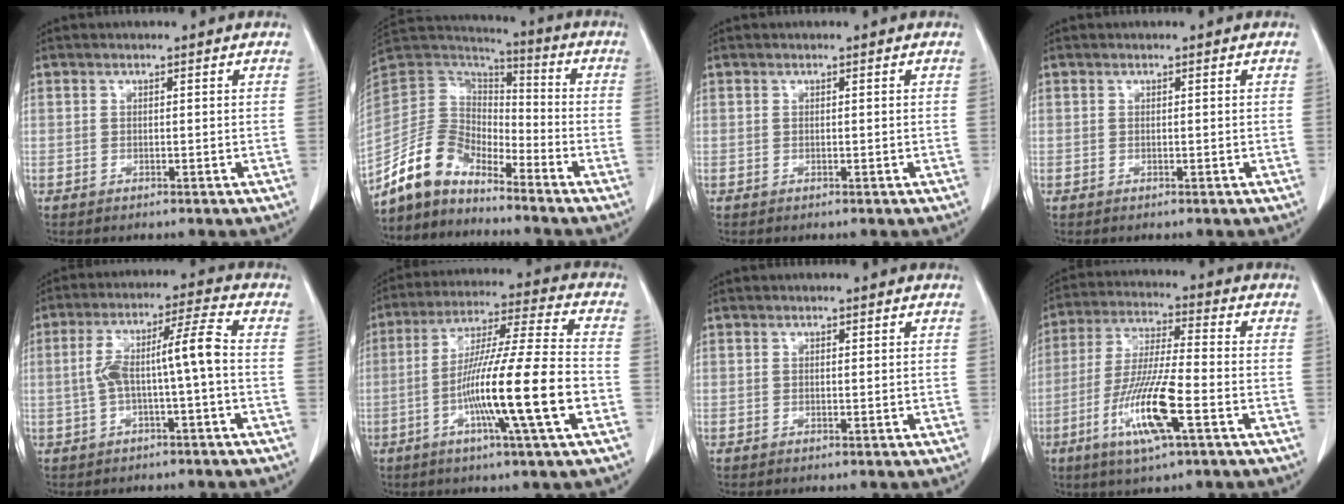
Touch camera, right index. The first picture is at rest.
{"total": 12.3, "force": [-10.4, 4.9, 4.5], "torque": [-0.102, 0.027, -0.207]}
{"total": 0.0}
{"total": 0.0}
{"total": 8.9, "force": [-0.9, 1.0, 8.8], "torque": [-0.166, 0.039, -0.014]}
{"total": 17.6, "force": [-5.2, -0.2, 16.8], "torque": [-0.297, -0.009, -0.094]}
{"total": 0.6, "force": [0.1, 0.3, 0.5], "torque": [-0.015, 0.001, 0.003]}
{"total": 13.3, "force": [-5.1, 1.4, 12.2], "torque": [-0.250, -0.017, -0.094]}